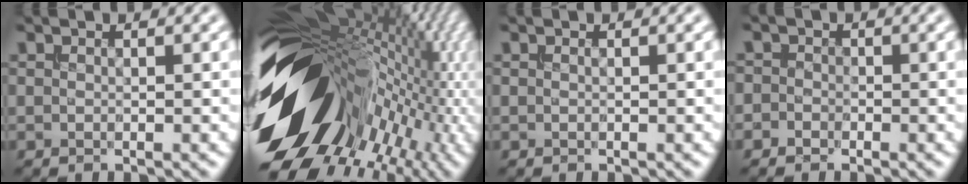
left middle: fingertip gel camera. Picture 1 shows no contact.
{"total": 16.9, "force": [-0.2, 10.4, 13.4], "torque": [-0.222, -0.015, 0.013]}
{"total": 0.0}
{"total": 1.2, "force": [-0.7, 1.0, -0.1], "torque": [0.015, 0.000, -0.019]}